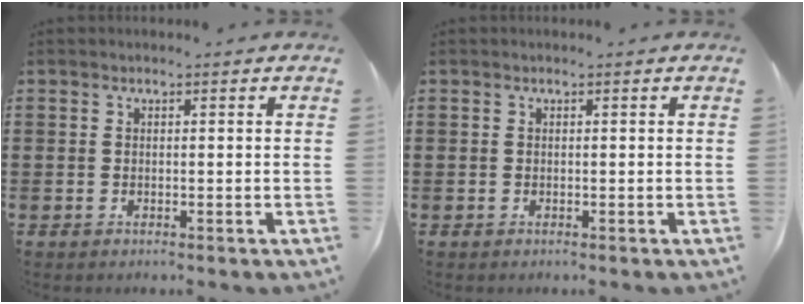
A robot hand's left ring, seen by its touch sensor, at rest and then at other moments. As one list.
[{"total": 0.0}]